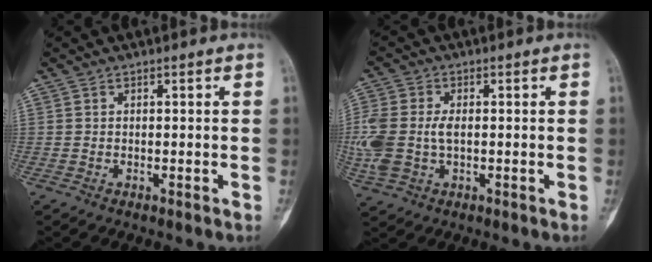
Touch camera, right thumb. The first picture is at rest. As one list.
[{"total": 11.9, "force": [-0.4, 7.9, 8.9], "torque": [-0.245, 0.003, -0.002]}]